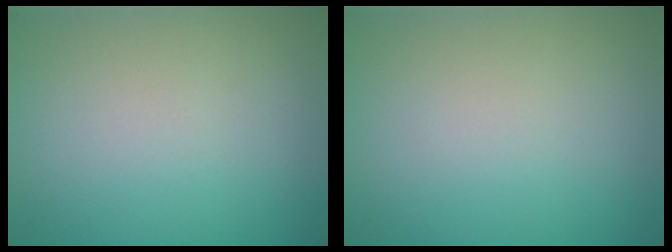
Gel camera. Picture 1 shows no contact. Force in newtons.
{"total": 0.0}